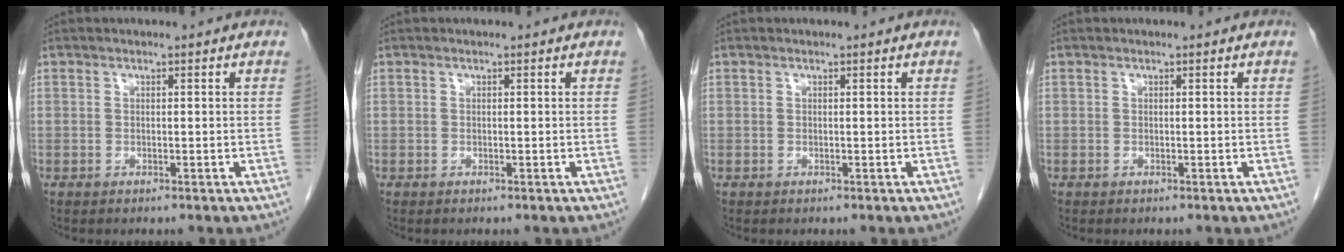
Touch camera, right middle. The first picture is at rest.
{"total": 0.0}
{"total": 0.0}
{"total": 0.0}